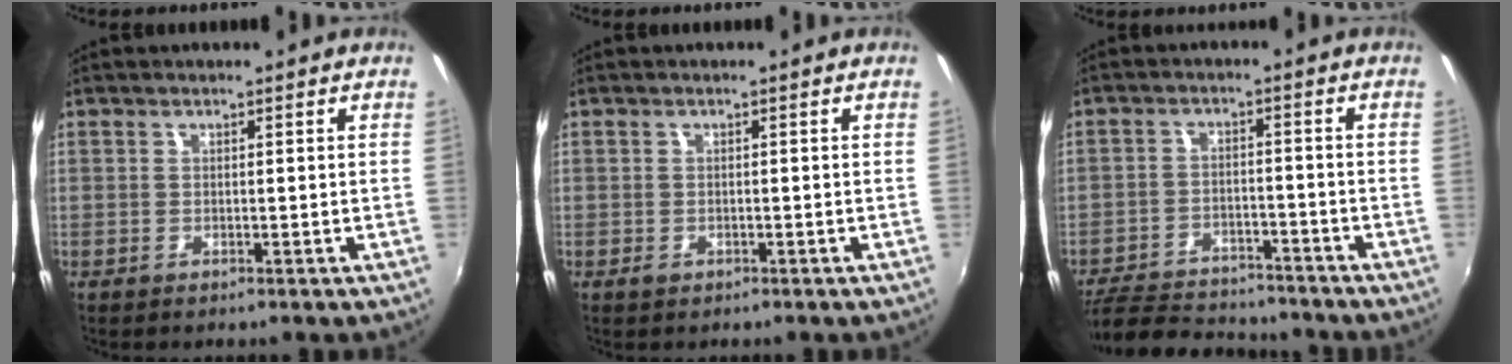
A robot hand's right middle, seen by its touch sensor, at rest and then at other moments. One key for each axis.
{"total": 0.9, "fx": -0.5, "fy": 0.7, "fz": 0.4, "tx": -0.006, "ty": -0.001, "tz": -0.006}
{"total": 13.1, "fx": -11.4, "fy": 4.9, "fz": 4.2, "tx": -0.112, "ty": 0.011, "tz": -0.168}